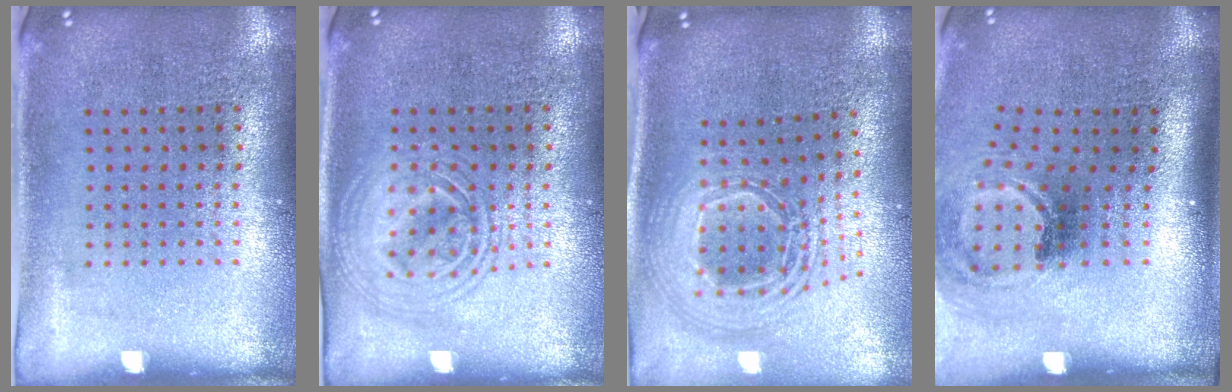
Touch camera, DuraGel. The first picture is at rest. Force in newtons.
{"total": 1.7, "press": 1.7, "slide": 0.3}
{"total": 2.5, "press": 1.9, "slide": 1.7}
{"total": 2.0, "press": 1.2, "slide": 1.6}